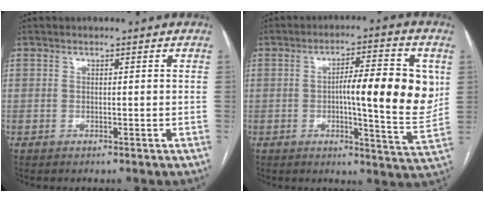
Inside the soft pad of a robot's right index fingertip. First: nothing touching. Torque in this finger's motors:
{"motor_torque": [0.93, 0.46, 0.30, 0.08]}